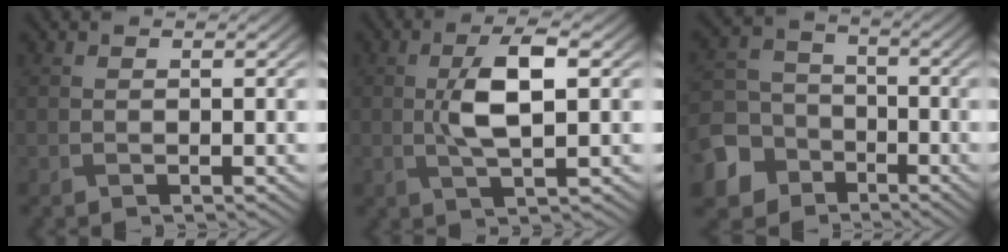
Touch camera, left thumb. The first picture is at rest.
{"total": 6.1, "force": [0.5, 2.1, 5.8], "torque": [-0.123, 0.003, 0.010]}
{"total": 8.8, "force": [-4.6, 7.0, 2.8], "torque": [-0.083, -0.023, -0.112]}